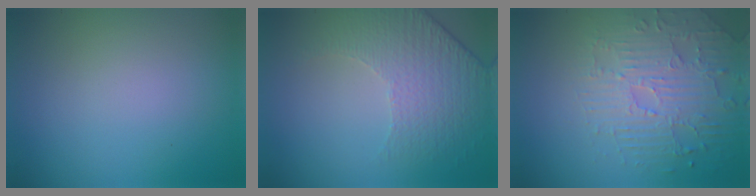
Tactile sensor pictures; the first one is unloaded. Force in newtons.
{"total": 4.8, "press": 3.4, "slide": 3.3}
{"total": 4.6, "press": 3.8, "slide": 2.6}